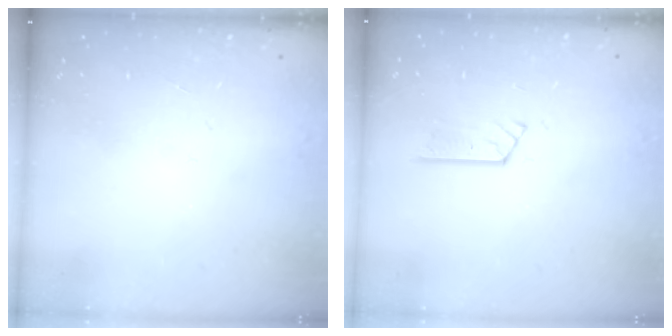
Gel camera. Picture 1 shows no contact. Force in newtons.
{"total": 6.0, "press": 6.0, "slide": 0.2}